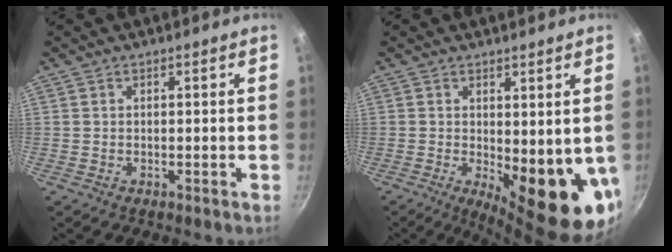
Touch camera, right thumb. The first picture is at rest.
{"total": 13.1, "force": [-0.7, 4.9, 12.2], "torque": [-0.127, -0.025, 0.004]}